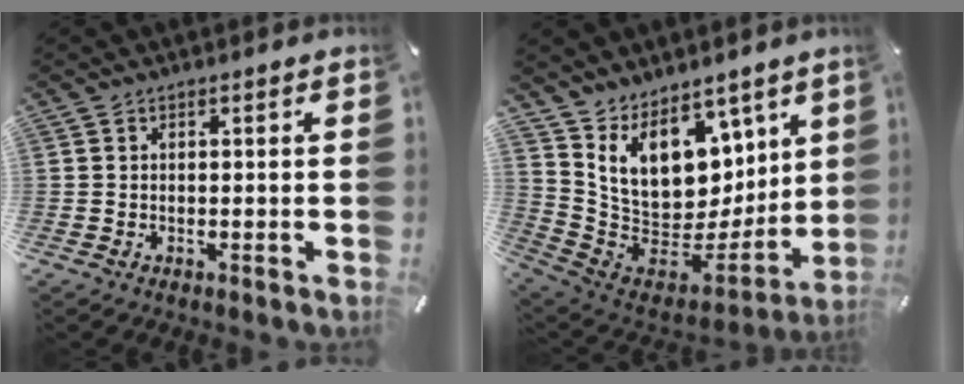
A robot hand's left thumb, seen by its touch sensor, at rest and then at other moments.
{"total": 14.5, "force": [6.8, 11.0, 6.6], "torque": [-0.128, -0.082, 0.137]}